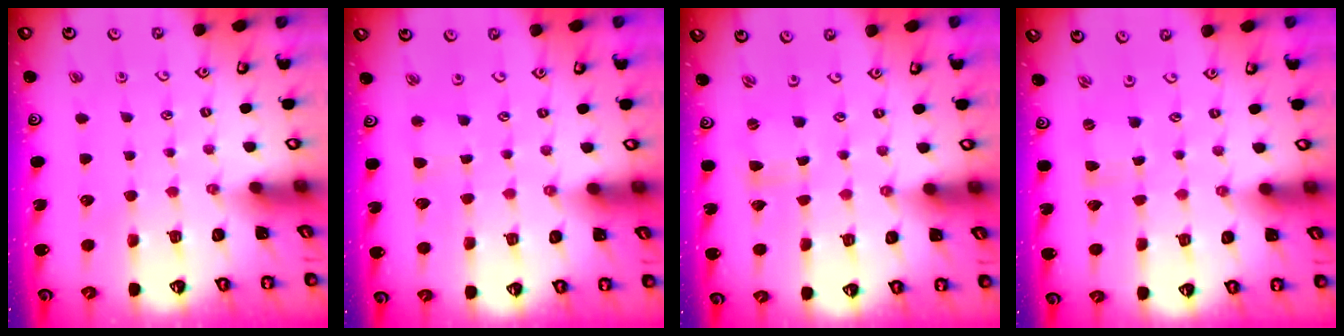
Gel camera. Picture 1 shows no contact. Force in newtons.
{"total": 2.3, "press": 2.3, "slide": 0.2}
{"total": 0.0}
{"total": 0.0}